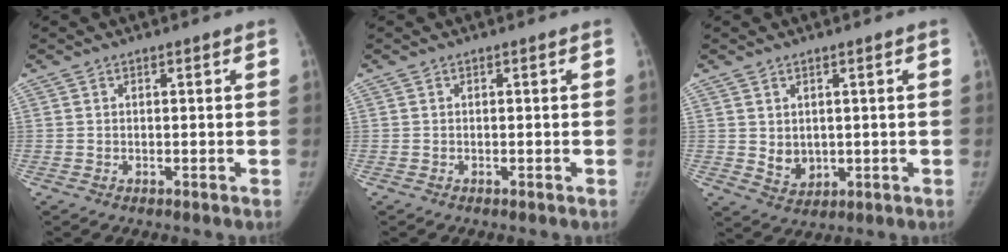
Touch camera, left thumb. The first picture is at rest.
{"total": 0.0}
{"total": 4.3, "force": [0.7, 3.5, 2.5], "torque": [-0.027, -0.014, 0.028]}